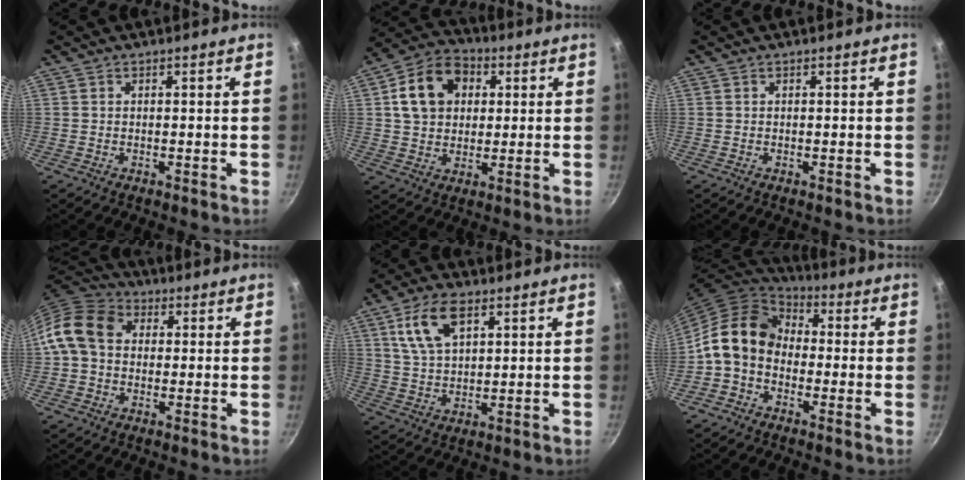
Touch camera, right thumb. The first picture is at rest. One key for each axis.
{"total": 12.9, "fx": 3.2, "fy": 10.0, "fz": 7.5, "tx": -0.106, "ty": 0.017, "tz": 0.043}
{"total": 0.0}
{"total": 10.6, "fx": 1.1, "fy": 8.3, "fz": 6.4, "tx": -0.095, "ty": 0.023, "tz": -0.001}
{"total": 10.5, "fx": 4.5, "fy": 5.6, "fz": 7.6, "tx": -0.133, "ty": -0.005, "tz": 0.088}
{"total": 12.5, "fx": -1.3, "fy": 9.6, "fz": 7.9, "tx": -0.112, "ty": 0.043, "tz": -0.046}